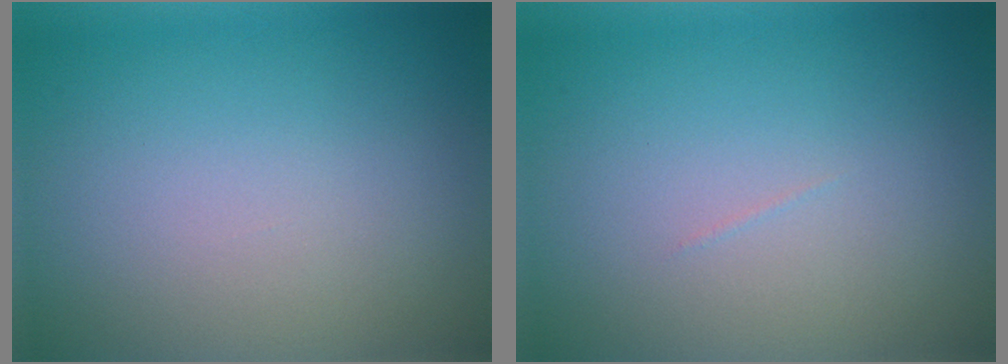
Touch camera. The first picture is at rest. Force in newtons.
{"total": 0.0}